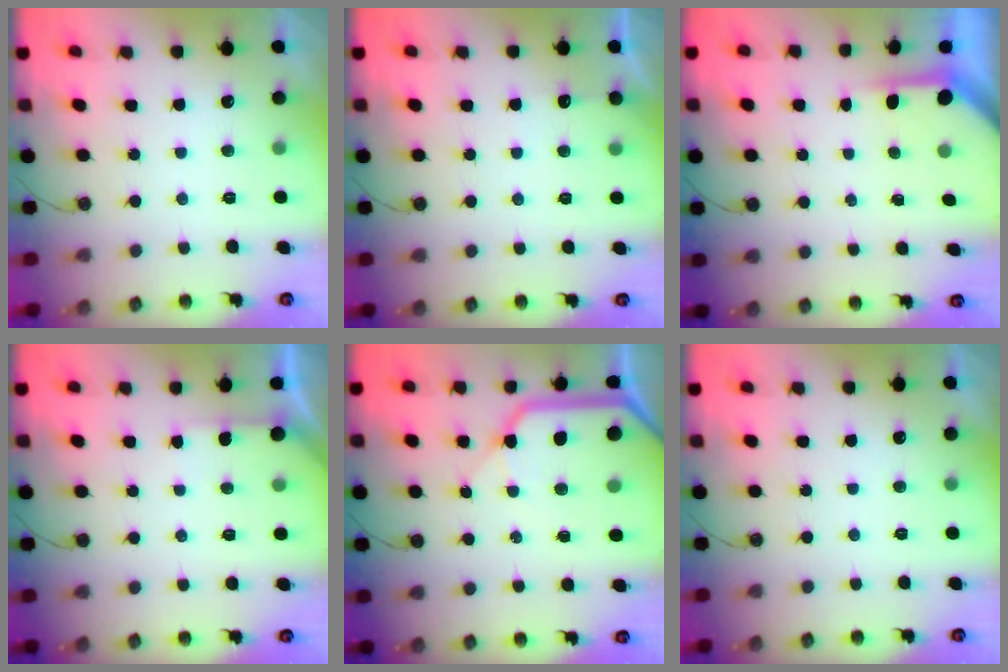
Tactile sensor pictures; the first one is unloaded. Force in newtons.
{"total": 2.8, "press": 2.8, "slide": 0.4}
{"total": 3.8, "press": 3.8, "slide": 0.3}
{"total": 2.9, "press": 2.9, "slide": 0.3}
{"total": 12.7, "press": 12.6, "slide": 1.6}
{"total": 0.0}